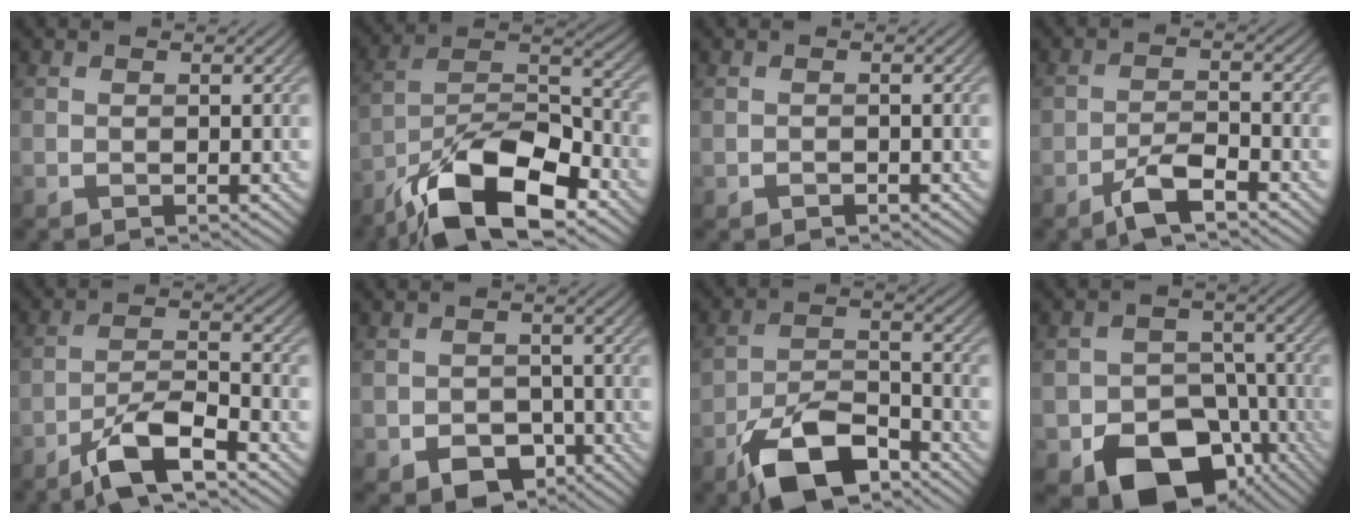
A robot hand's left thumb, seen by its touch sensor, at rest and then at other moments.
{"total": 15.3, "force": [-10.0, 5.7, 10.0], "torque": [-0.185, -0.006, -0.196]}
{"total": 0.6, "force": [-0.4, 0.4, 0.2], "torque": [-0.003, -0.003, -0.006]}
{"total": 4.5, "force": [-3.1, 1.3, 3.1], "torque": [-0.060, 0.004, -0.064]}
{"total": 7.9, "force": [-5.3, 2.0, 5.6], "torque": [-0.105, 0.005, -0.103]}
{"total": 5.6, "force": [-2.8, 4.1, 2.5], "torque": [-0.048, -0.019, -0.040]}
{"total": 10.7, "force": [-6.9, 4.9, 6.6], "torque": [-0.120, -0.006, -0.135]}
{"total": 14.1, "force": [-7.7, 9.6, 6.9], "torque": [-0.102, -0.037, -0.121]}